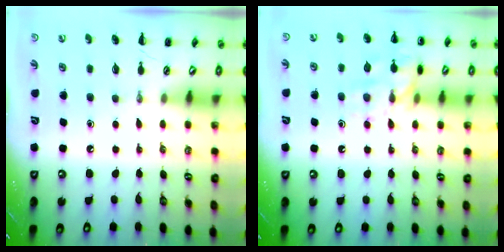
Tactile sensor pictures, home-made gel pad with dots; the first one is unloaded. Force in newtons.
{"total": 12.6, "press": 12.6, "slide": 0.6}